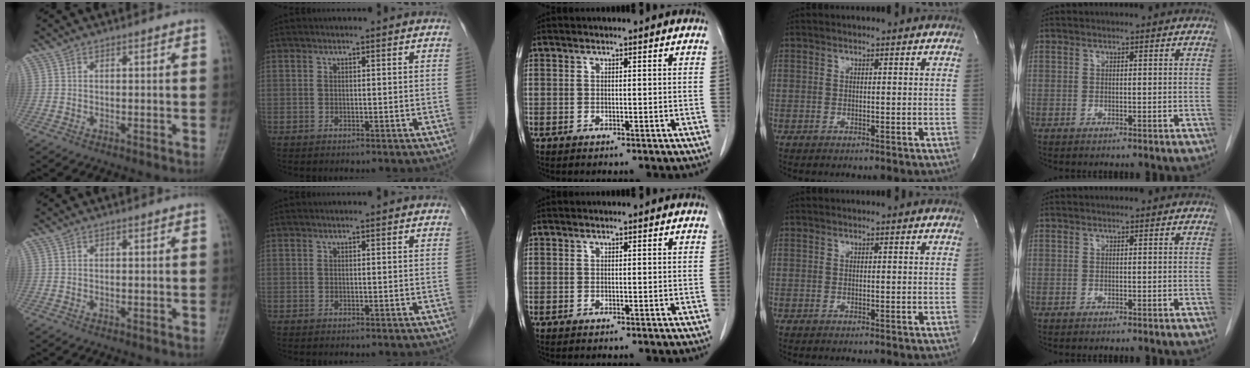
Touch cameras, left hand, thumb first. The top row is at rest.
{}